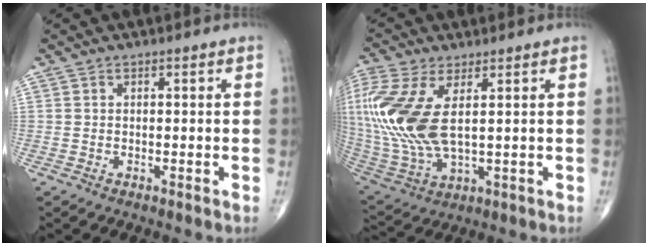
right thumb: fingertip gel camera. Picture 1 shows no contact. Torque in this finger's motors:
{"motor_torque": [-0.55, 2.76, 1.13, -0.53, 0.73]}